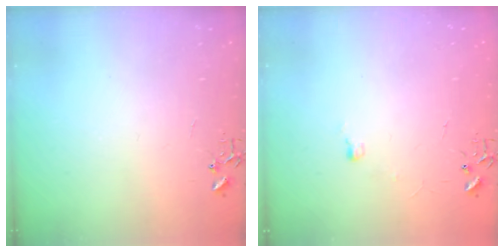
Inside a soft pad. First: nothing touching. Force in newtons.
{"total": 4.0, "press": 4.0, "slide": 0.6}